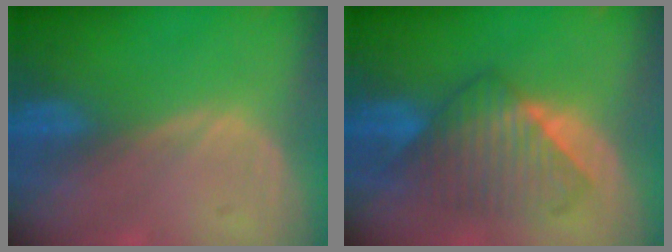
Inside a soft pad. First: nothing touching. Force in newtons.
{"total": 7.6, "press": 7.5, "slide": 0.7}